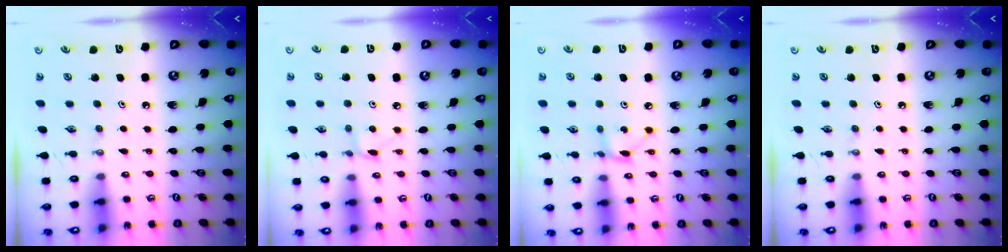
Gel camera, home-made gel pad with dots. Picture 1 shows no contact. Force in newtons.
{"total": 4.1, "press": 4.0, "slide": 0.7}
{"total": 2.6, "press": 2.6, "slide": 0.2}
{"total": 0.0}